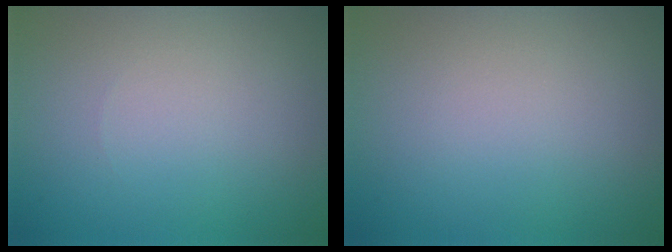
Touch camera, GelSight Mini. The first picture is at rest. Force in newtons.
{"total": 0.0}